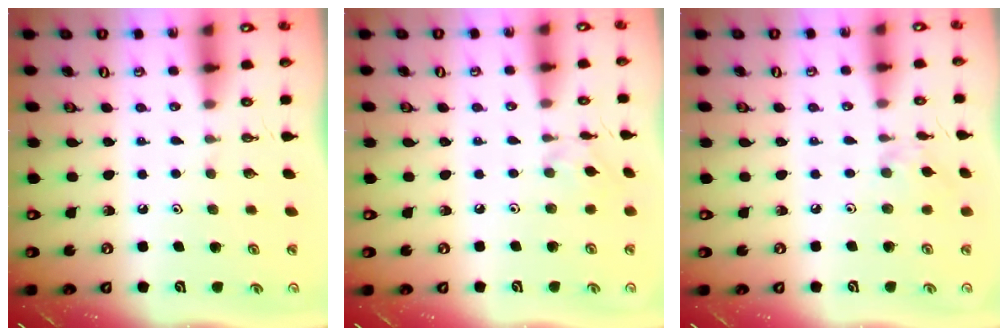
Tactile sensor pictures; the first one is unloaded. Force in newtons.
{"total": 2.6, "press": 2.6, "slide": 0.6}
{"total": 2.4, "press": 2.4, "slide": 0.4}